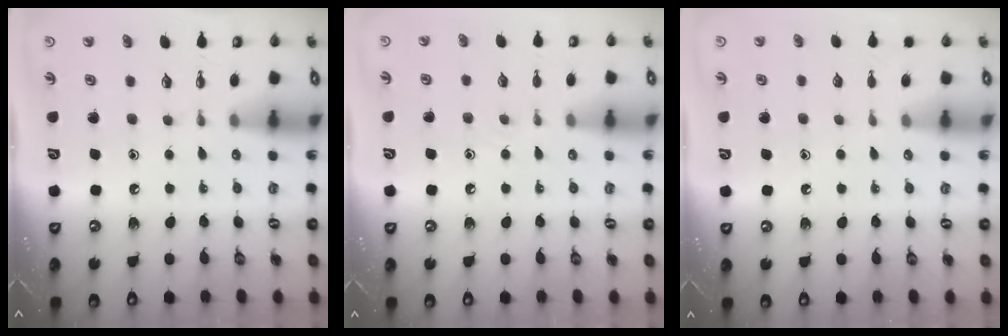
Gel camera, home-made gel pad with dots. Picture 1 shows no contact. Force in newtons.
{"total": 6.5, "press": 6.5, "slide": 0.7}
{"total": 2.9, "press": 2.9, "slide": 0.4}